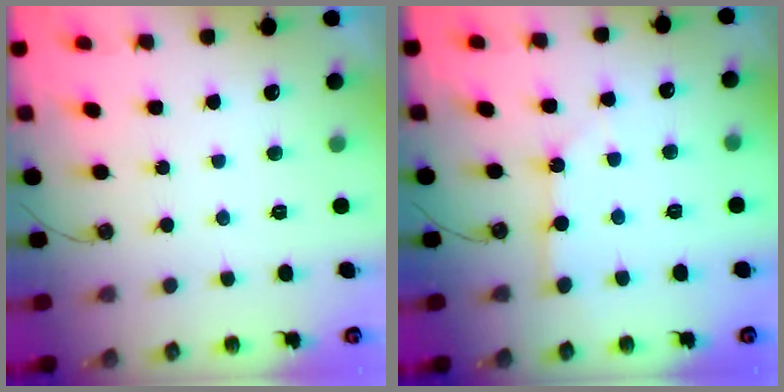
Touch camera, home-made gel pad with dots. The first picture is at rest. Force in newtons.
{"total": 3.8, "press": 3.8, "slide": 0.5}